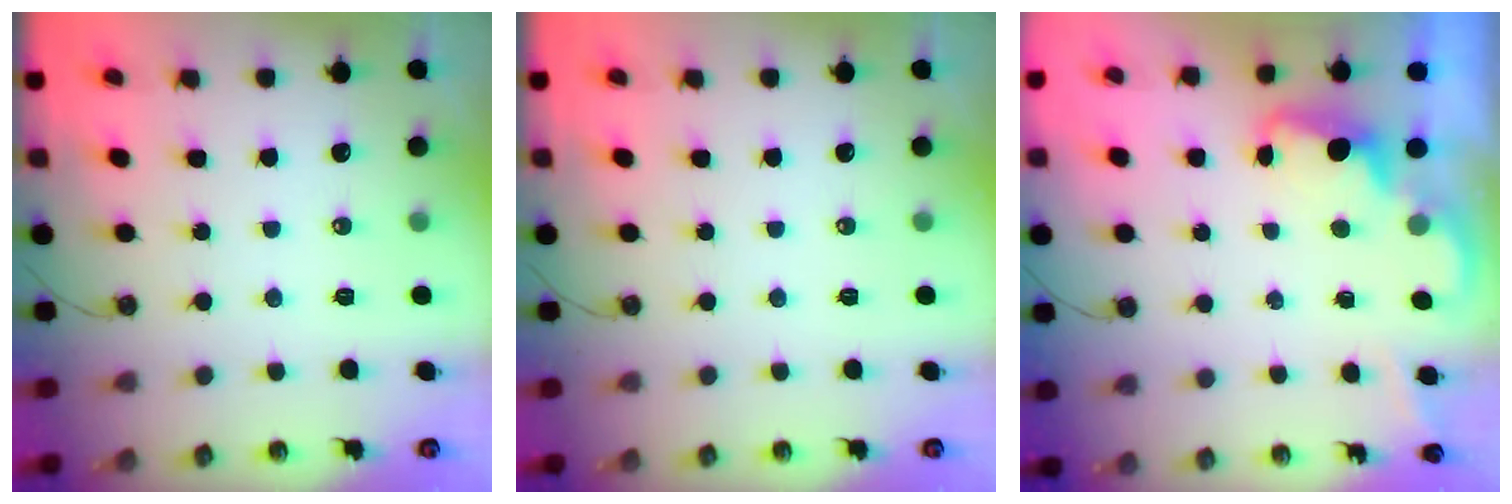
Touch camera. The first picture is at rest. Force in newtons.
{"total": 0.0}
{"total": 2.1, "press": 2.0, "slide": 0.6}